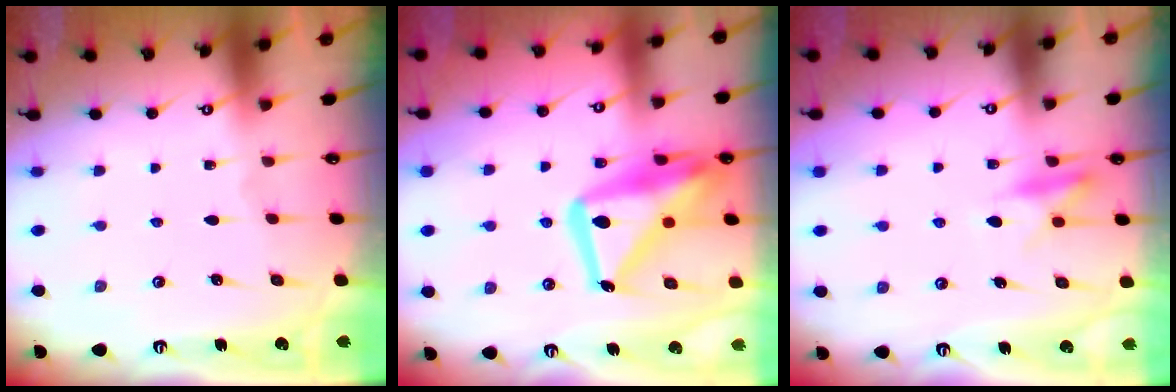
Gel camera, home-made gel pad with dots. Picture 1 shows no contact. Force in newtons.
{"total": 20.7, "press": 20.6, "slide": 2.0}
{"total": 10.5, "press": 10.4, "slide": 1.2}